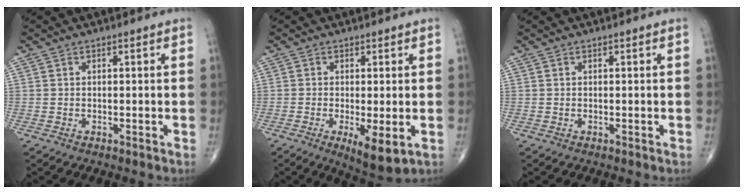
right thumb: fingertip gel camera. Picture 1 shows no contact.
{"total": 6.9, "force": [-1.9, 2.1, 6.3], "torque": [-0.103, -0.021, -0.026]}
{"total": 0.0}